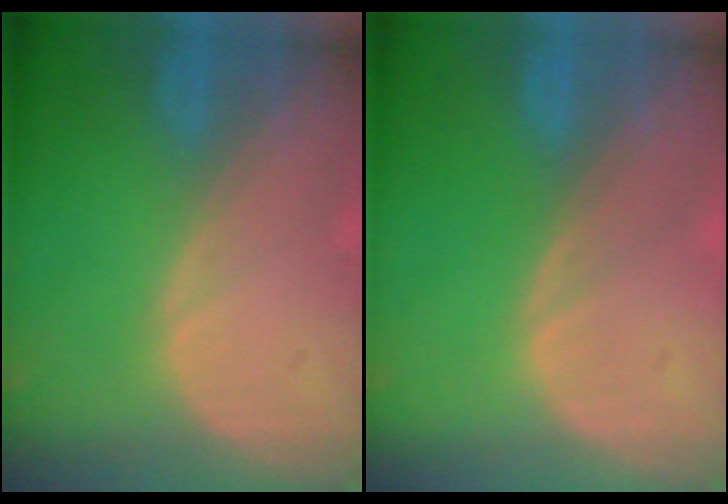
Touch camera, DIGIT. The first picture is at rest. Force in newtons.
{"total": 0.0}